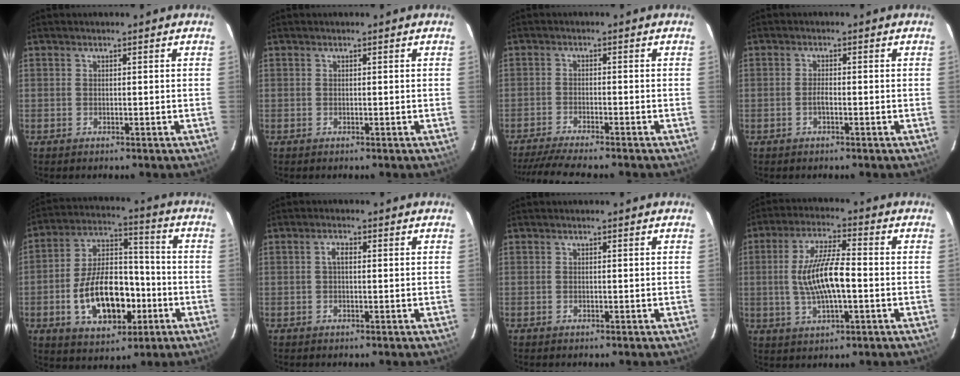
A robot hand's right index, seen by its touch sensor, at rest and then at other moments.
{"total": 0.0}
{"total": 9.0, "force": [-8.0, 0.1, 4.2], "torque": [-0.099, -0.017, -0.132]}
{"total": 1.3, "force": [-0.6, 0.4, 1.1], "torque": [-0.022, 0.001, -0.012]}
{"total": 16.8, "force": [-5.1, 9.5, 12.9], "torque": [-0.251, 0.018, -0.071]}
{"total": 1.9, "force": [0.2, 0.9, 1.7], "torque": [-0.033, 0.007, 0.002]}
{"total": 0.0}
{"total": 11.0, "force": [-1.0, 2.9, 10.6], "torque": [-0.204, 0.003, -0.015]}